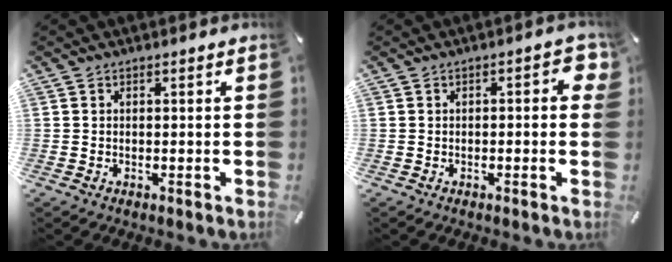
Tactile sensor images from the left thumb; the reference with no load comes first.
{"total": 3.8, "force": [-0.4, 1.8, 3.3], "torque": [-0.052, 0.009, -0.010]}